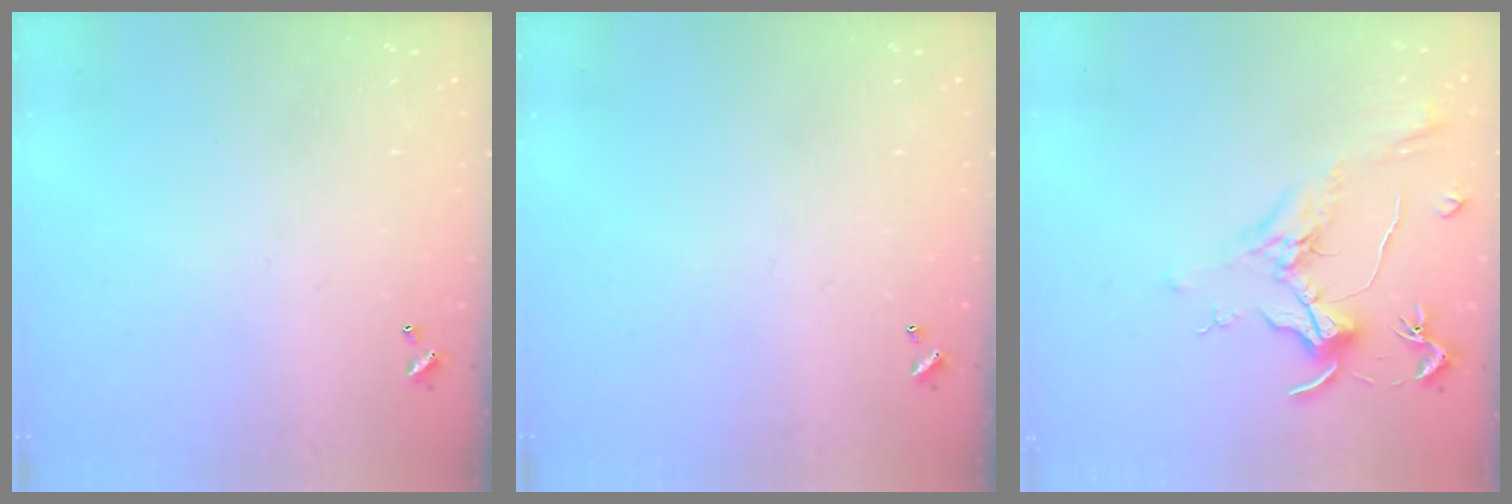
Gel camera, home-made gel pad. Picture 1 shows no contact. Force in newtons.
{"total": 0.0}
{"total": 1.9, "press": 1.7, "slide": 0.9}